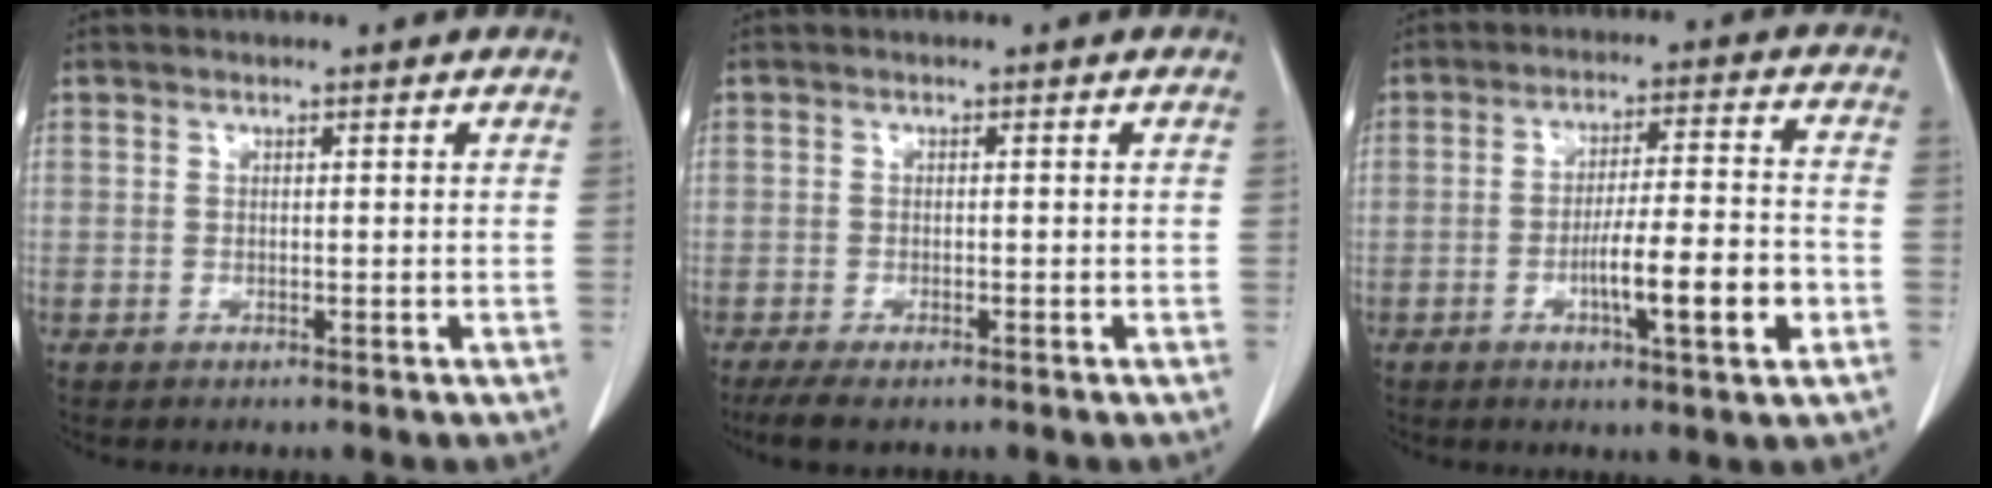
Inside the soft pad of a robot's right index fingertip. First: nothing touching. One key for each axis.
{"total": 4.4, "fx": -3.2, "fy": 1.2, "fz": 2.6, "tx": -0.050, "ty": -0.010, "tz": -0.054}
{"total": 10.3, "fx": -3.6, "fy": 0.9, "fz": 9.6, "tx": -0.154, "ty": 0.001, "tz": -0.057}